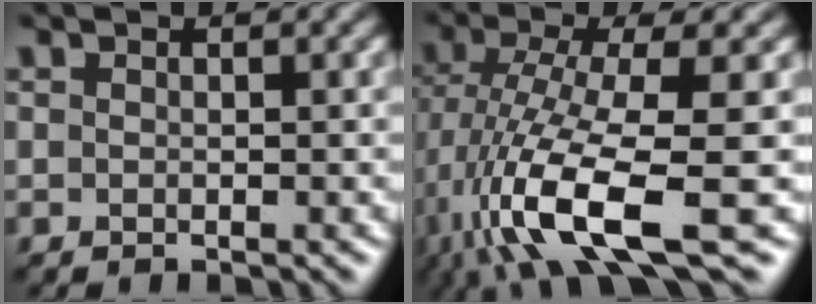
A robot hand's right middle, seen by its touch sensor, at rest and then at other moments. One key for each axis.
{"total": 10.9, "fx": -4.3, "fy": 3.2, "fz": 9.5, "tx": -0.196, "ty": -0.013, "tz": -0.078}